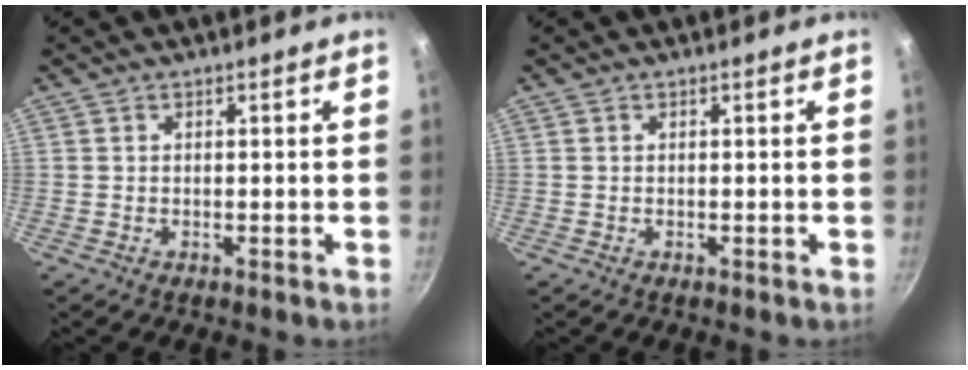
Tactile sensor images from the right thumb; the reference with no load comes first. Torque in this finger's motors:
{"motor_torque": [-0.42, 0.16, -0.24, 0.07, 0.00]}